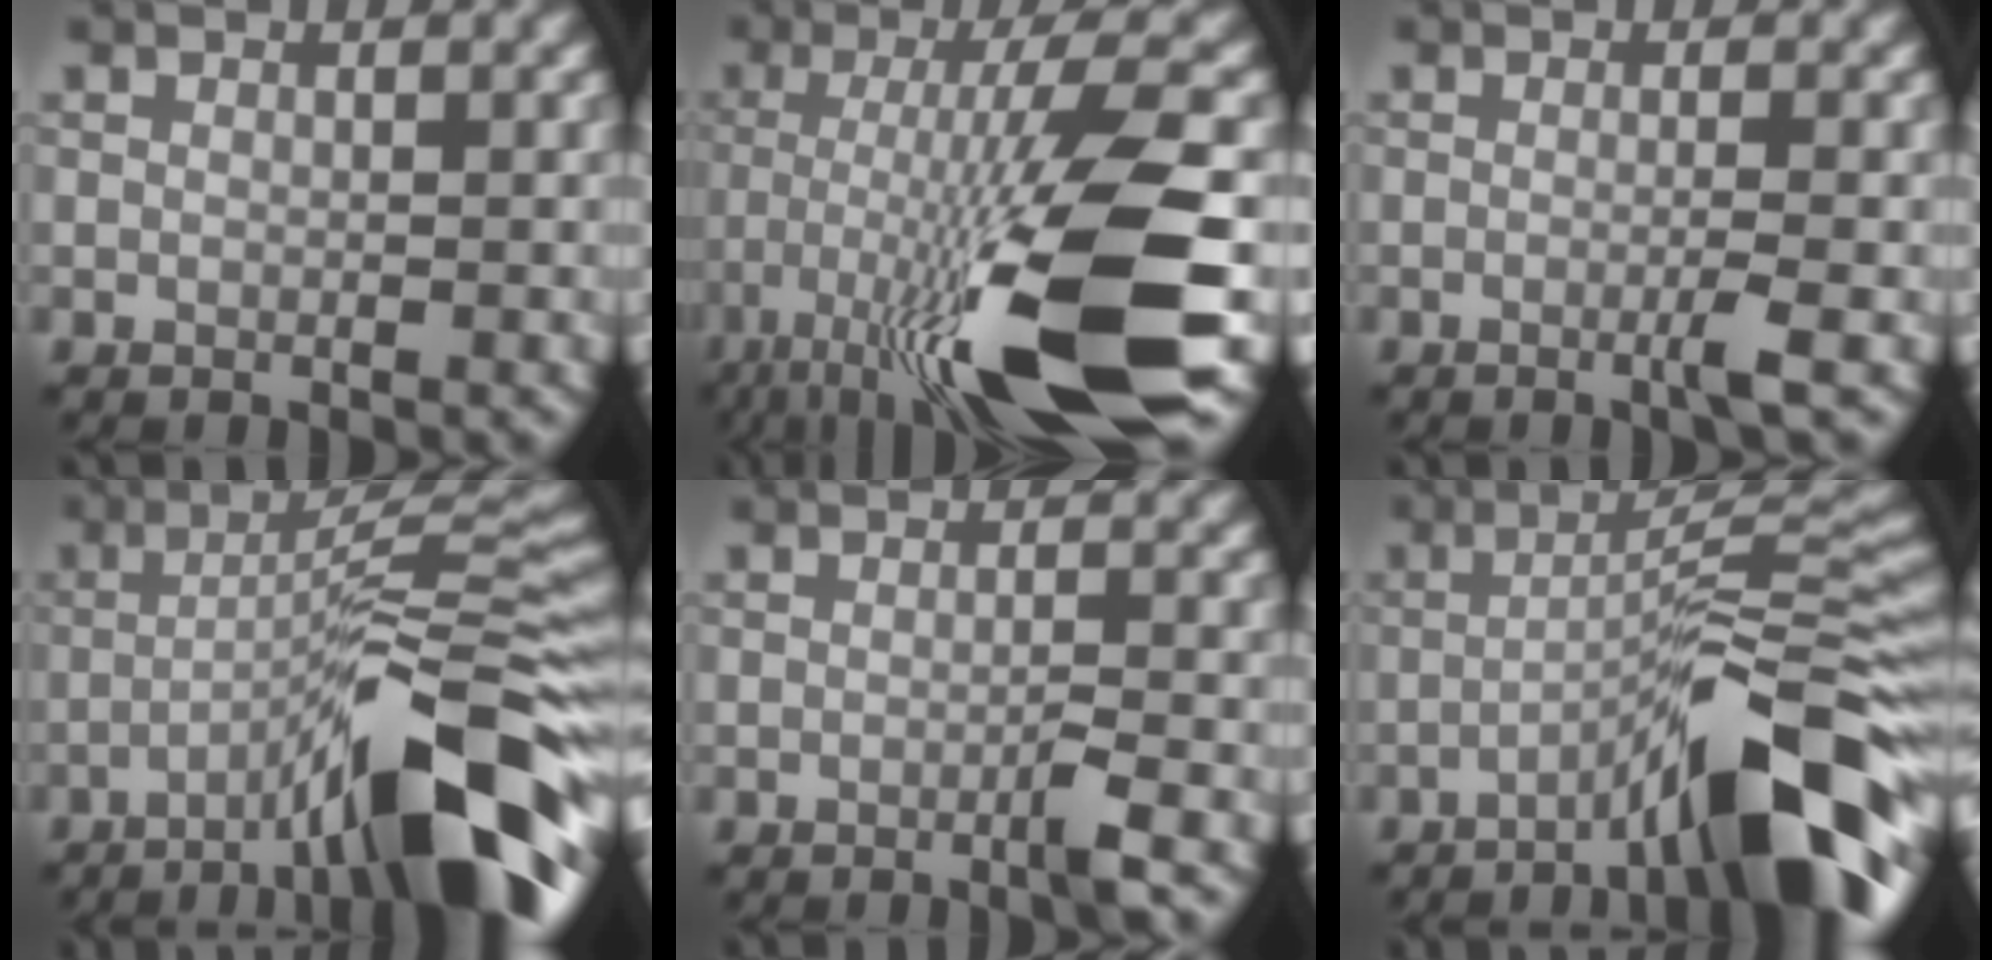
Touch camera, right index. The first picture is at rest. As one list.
[{"total": 14.0, "force": [-6.0, 2.5, 12.4], "torque": [-0.216, 0.001, -0.097]}, {"total": 2.0, "force": [-0.6, 0.2, 1.9], "torque": [-0.030, -0.002, -0.018]}, {"total": 13.4, "force": [-6.4, 2.5, 11.5], "torque": [-0.162, 0.018, -0.099]}, {"total": 1.8, "force": [-0.8, 0.1, 1.6], "torque": [-0.024, 0.001, -0.020]}, {"total": 11.5, "force": [-6.1, 1.9, 9.6], "torque": [-0.125, 0.023, -0.104]}]